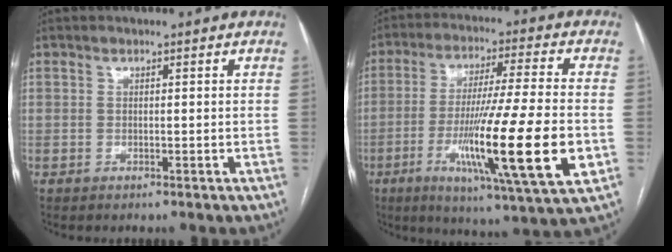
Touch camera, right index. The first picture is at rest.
{"total": 20.2, "force": [-5.2, 0.1, 19.5], "torque": [-0.328, -0.032, -0.089]}